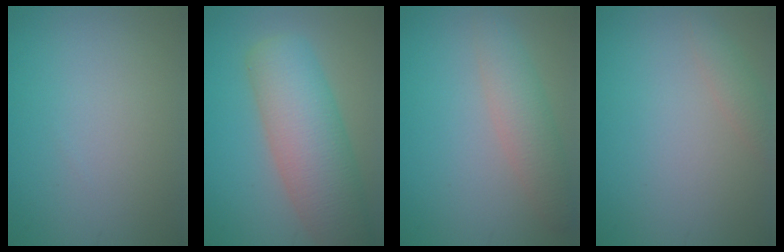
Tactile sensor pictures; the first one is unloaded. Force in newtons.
{"total": 8.6, "press": 8.6, "slide": 0.5}
{"total": 3.5, "press": 3.5, "slide": 0.1}
{"total": 1.6, "press": 1.6, "slide": 0.2}